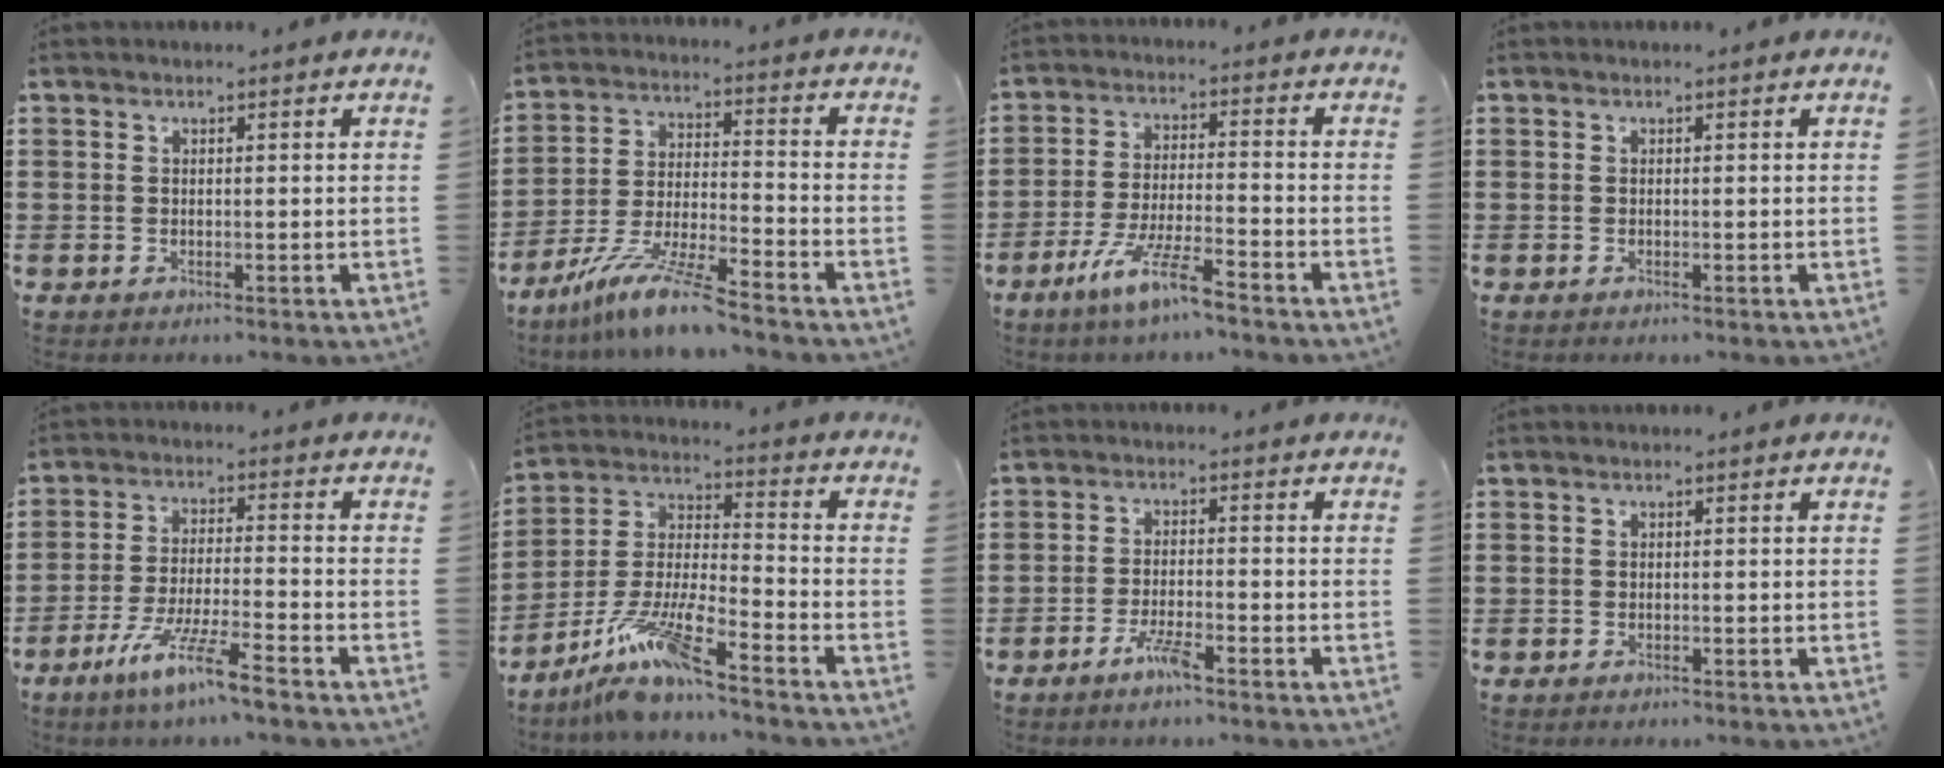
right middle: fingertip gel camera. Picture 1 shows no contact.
{"total": 10.6, "force": [-9.1, 0.1, 5.4], "torque": [-0.115, 0.005, -0.184]}
{"total": 8.1, "force": [-6.1, 0.5, 5.4], "torque": [-0.118, -0.007, -0.118]}
{"total": 0.0}
{"total": 9.0, "force": [-6.9, 0.2, 5.9], "torque": [-0.125, -0.010, -0.135]}
{"total": 10.0, "force": [-8.0, 0.4, 5.9], "torque": [-0.135, -0.011, -0.163]}
{"total": 4.0, "force": [-2.7, 0.5, 2.9], "torque": [-0.069, -0.005, -0.053]}
{"total": 1.1, "force": [-1.0, 0.3, 0.2], "torque": [-0.006, 0.002, -0.022]}